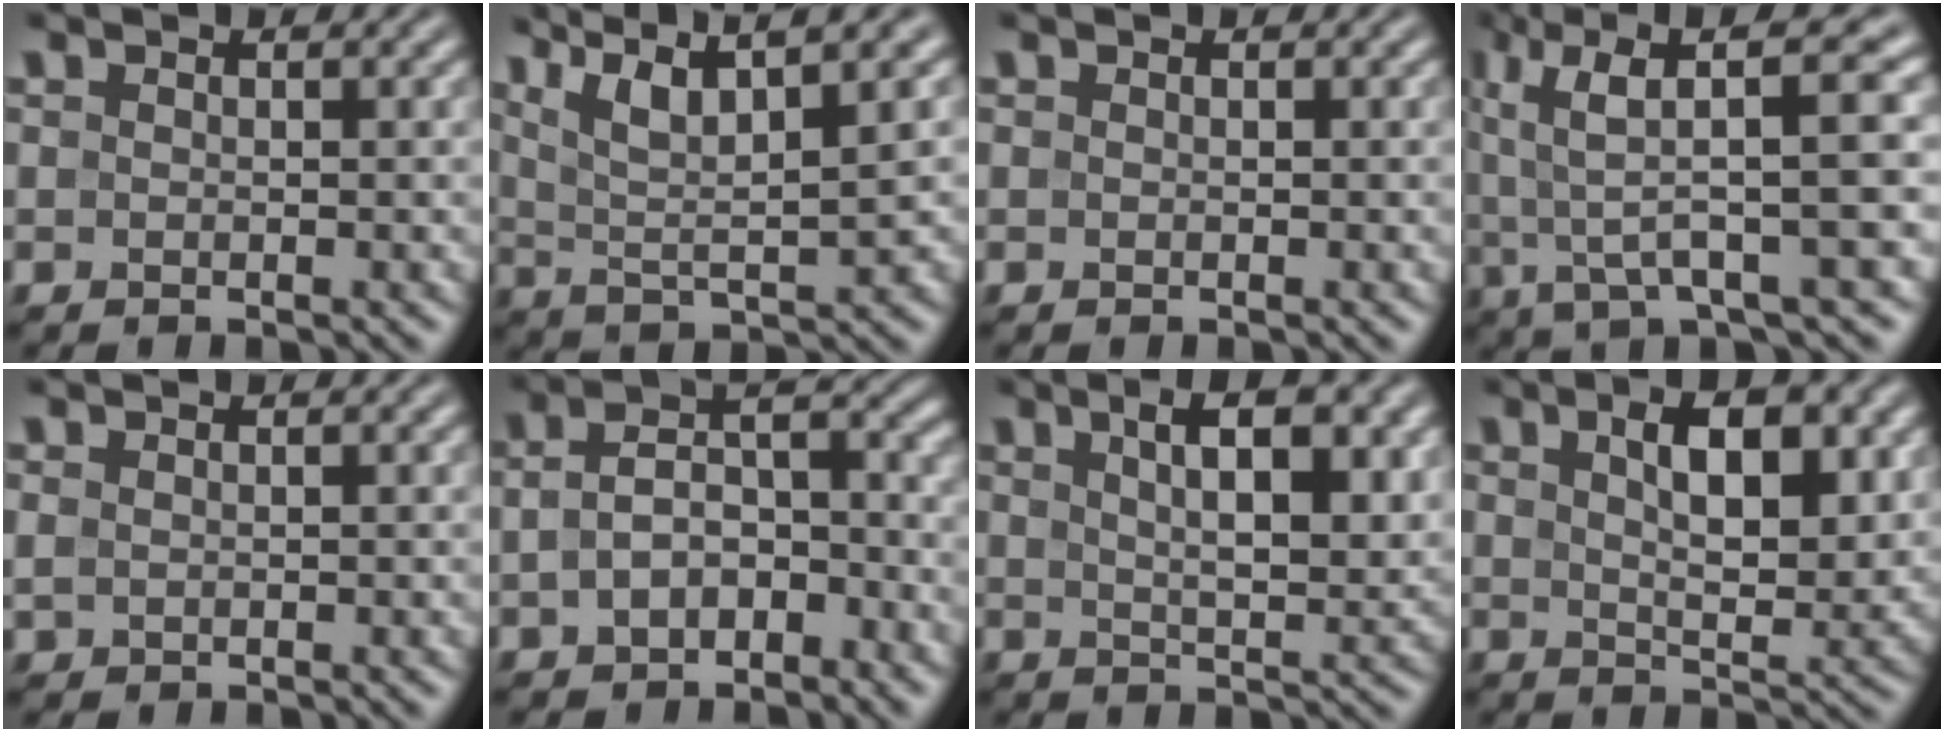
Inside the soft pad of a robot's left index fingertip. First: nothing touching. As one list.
[{"total": 7.5, "force": [4.8, 1.5, 5.6], "torque": [-0.096, 0.015, 0.079]}, {"total": 0.0}, {"total": 8.5, "force": [2.7, 1.8, 7.9], "torque": [-0.136, 0.018, 0.044]}, {"total": 0.7, "force": [0.3, 0.5, 0.3], "torque": [-0.011, -0.001, 0.009]}, {"total": 5.3, "force": [-1.4, 3.0, 4.0], "torque": [-0.071, 0.009, -0.033]}, {"total": 6.9, "force": [2.7, 2.3, 6.0], "torque": [-0.085, 0.003, 0.043]}, {"total": 6.5, "force": [2.2, 2.6, 5.6], "torque": [-0.087, -0.001, 0.039]}]